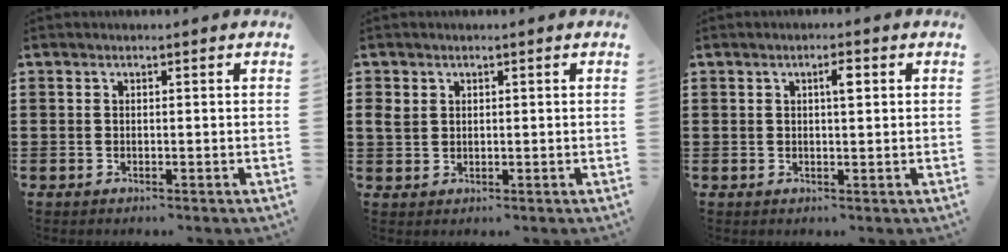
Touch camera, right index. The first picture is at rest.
{"total": 2.0, "force": [1.0, 1.6, 0.8], "torque": [-0.028, 0.004, 0.017]}
{"total": 2.4, "force": [0.7, 0.6, 2.2], "torque": [-0.036, 0.004, 0.008]}